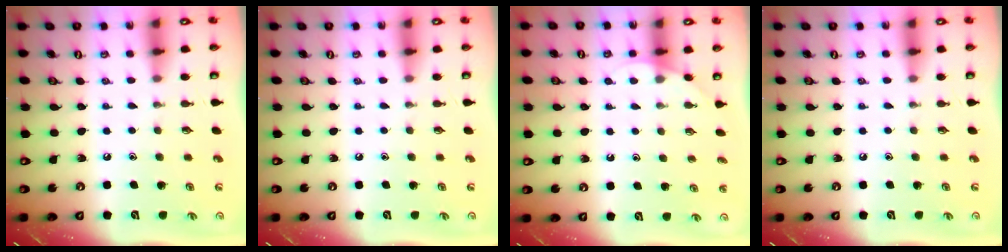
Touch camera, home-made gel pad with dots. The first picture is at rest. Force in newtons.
{"total": 0.0}
{"total": 2.9, "press": 2.9, "slide": 0.2}
{"total": 0.0}